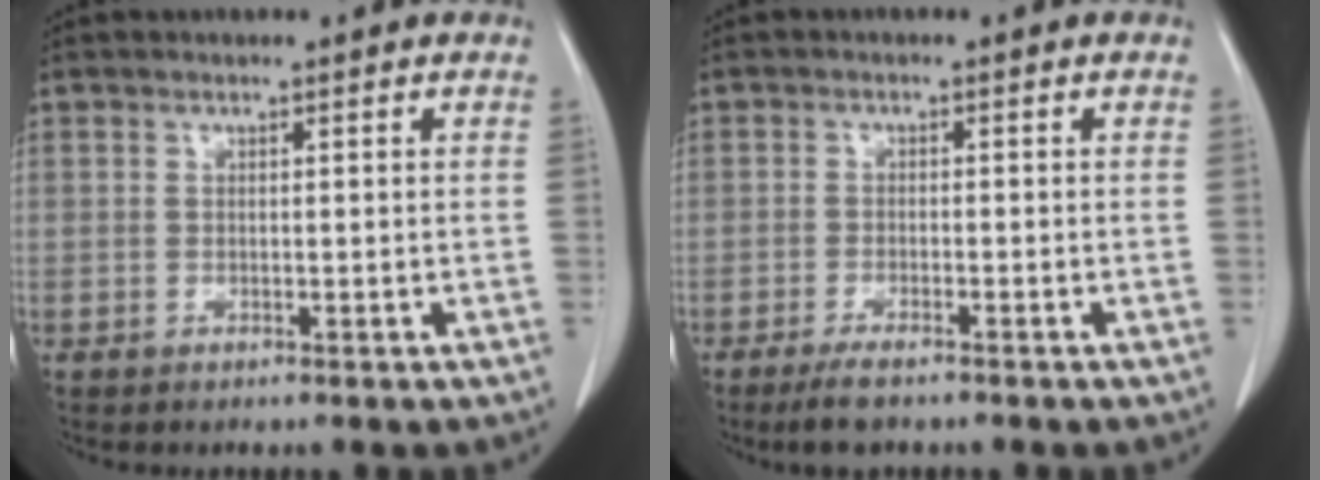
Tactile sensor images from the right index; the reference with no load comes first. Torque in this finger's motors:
{"motor_torque": [0.16, -0.11, 0.10, 0.04]}